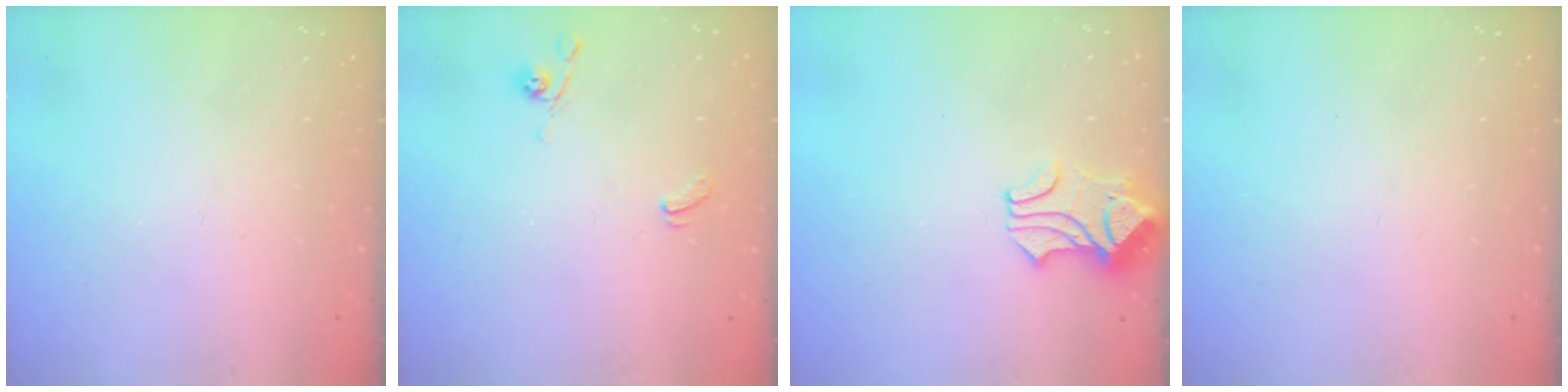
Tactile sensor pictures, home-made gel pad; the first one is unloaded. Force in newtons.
{"total": 0.0}
{"total": 1.6, "press": 1.2, "slide": 1.0}
{"total": 0.0}